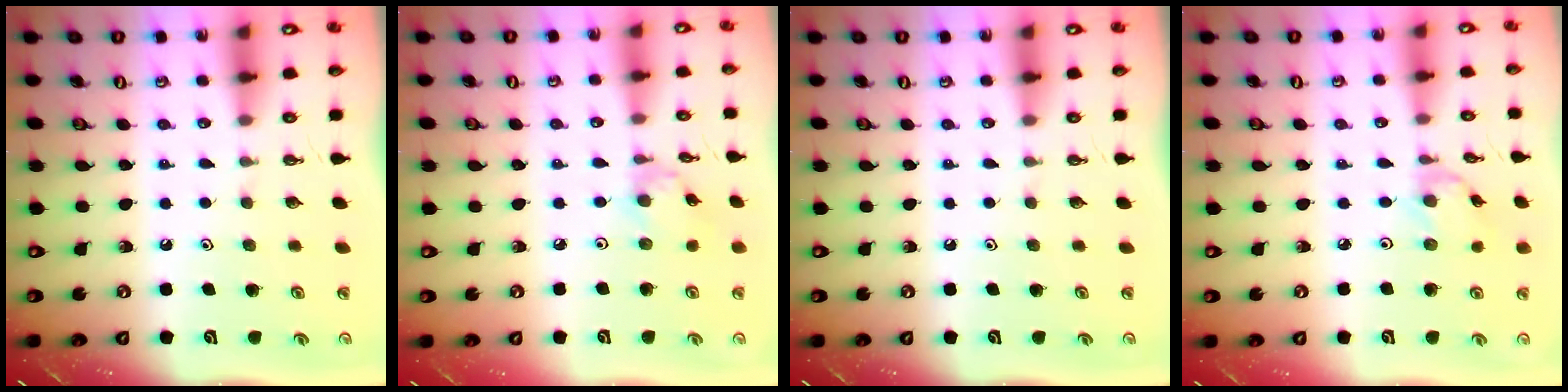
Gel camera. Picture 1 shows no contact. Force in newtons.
{"total": 2.1, "press": 2.1, "slide": 0.2}
{"total": 0.0}
{"total": 2.4, "press": 2.4, "slide": 0.1}